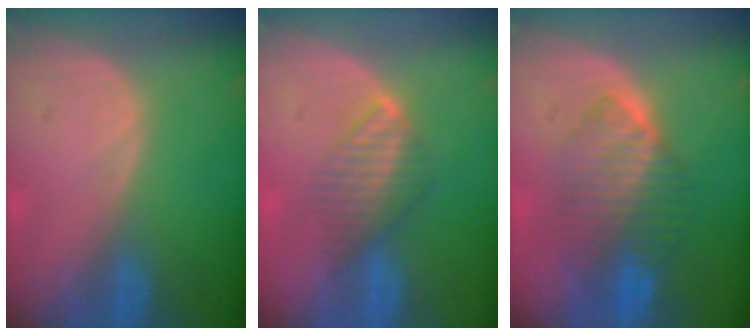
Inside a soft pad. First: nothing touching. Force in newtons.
{"total": 4.1, "press": 4.1, "slide": 0.8}
{"total": 7.2, "press": 7.1, "slide": 1.0}